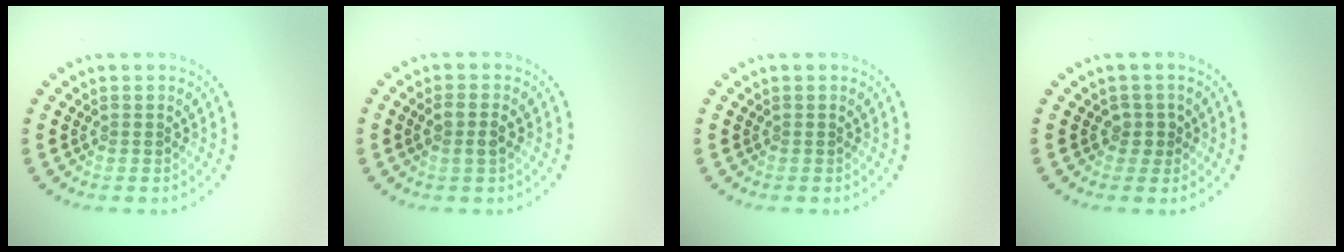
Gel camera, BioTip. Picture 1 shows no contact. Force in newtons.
{"total": 1.8, "press": 1.7, "slide": 0.6}
{"total": 0.0}
{"total": 1.2, "press": 0.9, "slide": 0.8}